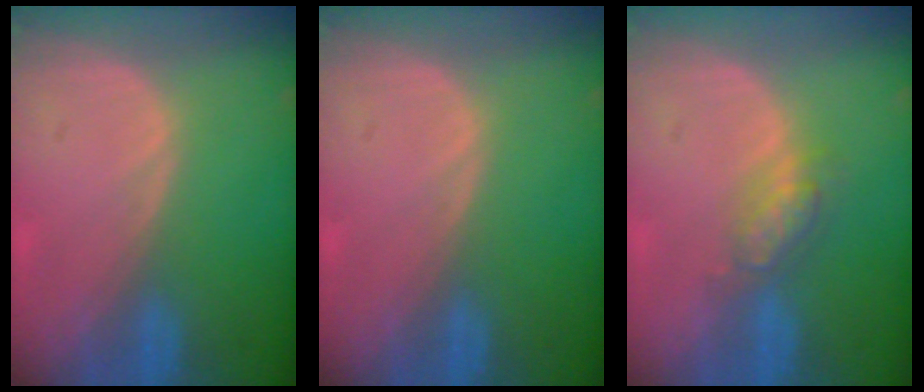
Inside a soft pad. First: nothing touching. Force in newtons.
{"total": 0.0}
{"total": 4.6, "press": 4.1, "slide": 2.2}